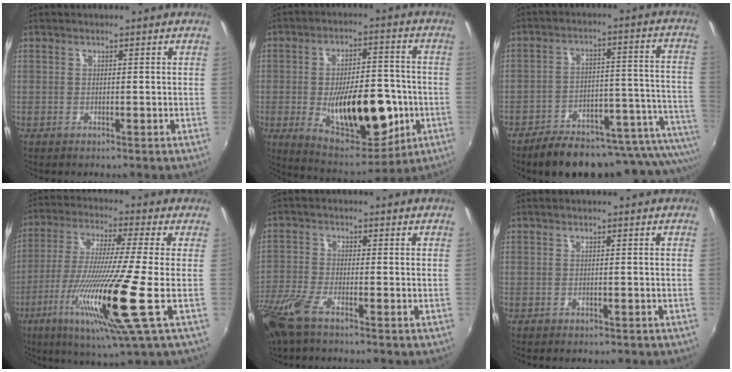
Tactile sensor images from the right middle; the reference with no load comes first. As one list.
[{"total": 18.8, "force": [-4.1, 8.4, 16.3], "torque": [-0.260, -0.009, -0.039]}, {"total": 24.2, "force": [-19.4, 7.2, 12.5], "torque": [-0.146, -0.006, -0.248]}, {"total": 17.4, "force": [-5.9, -1.3, 16.3], "torque": [-0.312, -0.043, -0.109]}, {"total": 9.6, "force": [-6.6, 2.5, 6.5], "torque": [-0.160, -0.035, -0.134]}, {"total": 0.7, "force": [-0.6, 0.1, 0.3], "torque": [-0.006, -0.004, -0.007]}]